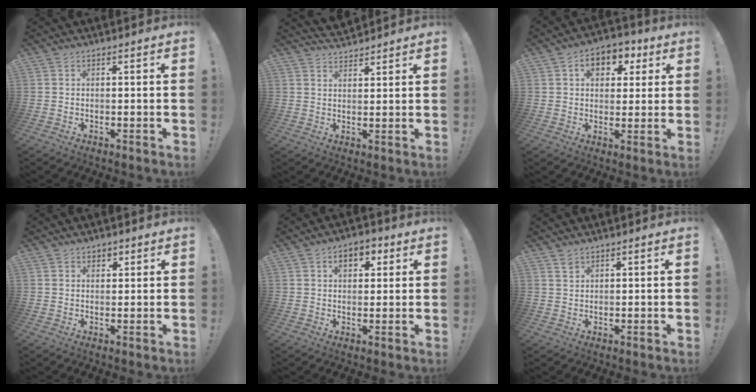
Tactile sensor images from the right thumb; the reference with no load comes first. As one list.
[{"total": 4.5, "force": [4.2, 1.4, 0.4], "torque": [-0.002, -0.028, 0.079]}, {"total": 8.7, "force": [3.1, 6.5, 4.9], "torque": [-0.060, -0.011, 0.056]}, {"total": 1.9, "force": [1.1, 1.4, 0.4], "torque": [0.006, -0.006, 0.017]}, {"total": 6.4, "force": [2.3, 4.3, 4.1], "torque": [-0.053, 0.004, 0.037]}, {"total": 2.0, "force": [1.6, 1.0, 0.7], "torque": [-0.001, -0.012, 0.028]}]